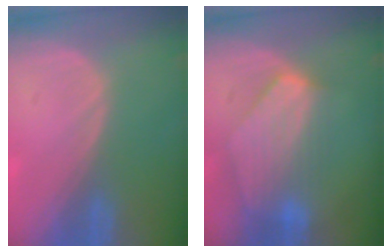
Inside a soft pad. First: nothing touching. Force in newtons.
{"total": 8.2, "press": 7.6, "slide": 3.0}